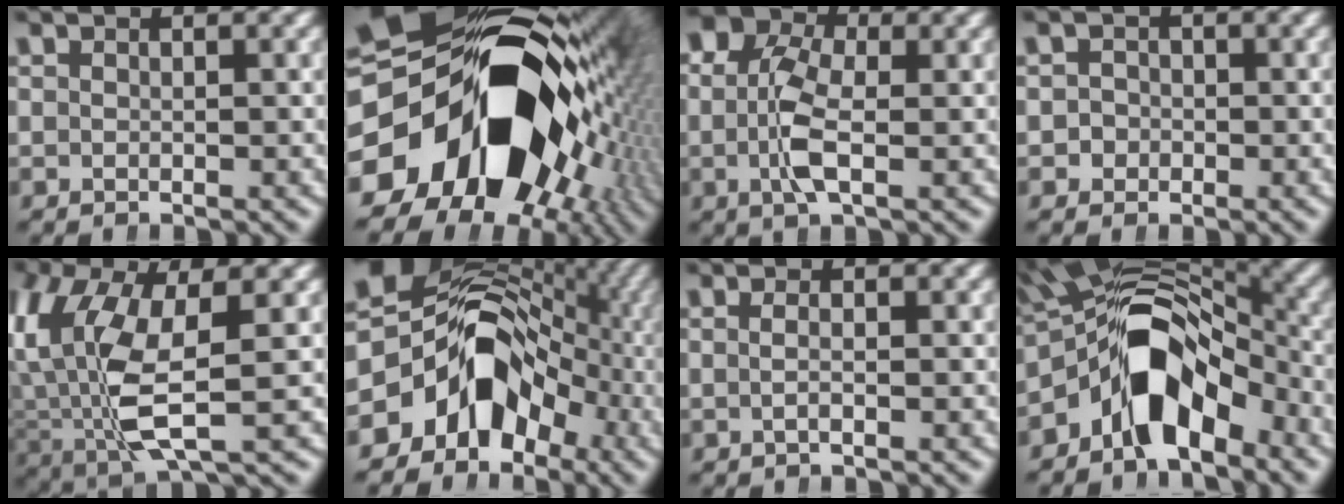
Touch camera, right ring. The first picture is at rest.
{"total": 32.5, "force": [-2.2, 22.0, 23.8], "torque": [-0.375, -0.047, -0.032]}
{"total": 5.6, "force": [0.3, 3.8, 4.1], "torque": [-0.085, -0.011, -0.002]}
{"total": 1.8, "force": [-0.8, 1.6, 0.0], "torque": [-0.002, -0.013, -0.014]}
{"total": 9.2, "force": [1.0, 4.8, 7.8], "torque": [-0.178, -0.026, 0.036]}
{"total": 19.1, "force": [0.4, 14.7, 12.1], "torque": [-0.212, -0.024, -0.001]}
{"total": 1.2, "force": [-0.6, -0.4, 1.0], "torque": [-0.022, -0.009, -0.008]}
{"total": 12.6, "force": [-0.7, 7.8, 9.9], "torque": [-0.159, -0.011, -0.012]}